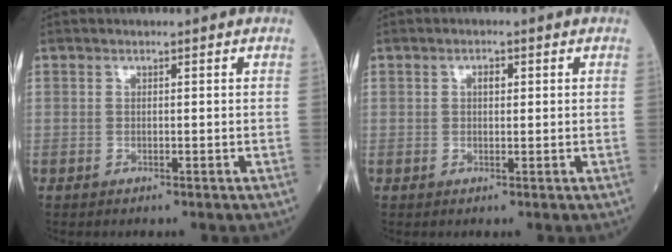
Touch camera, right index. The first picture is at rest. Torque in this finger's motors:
{"motor_torque": [0.08, 0.00, 0.01, 0.02]}